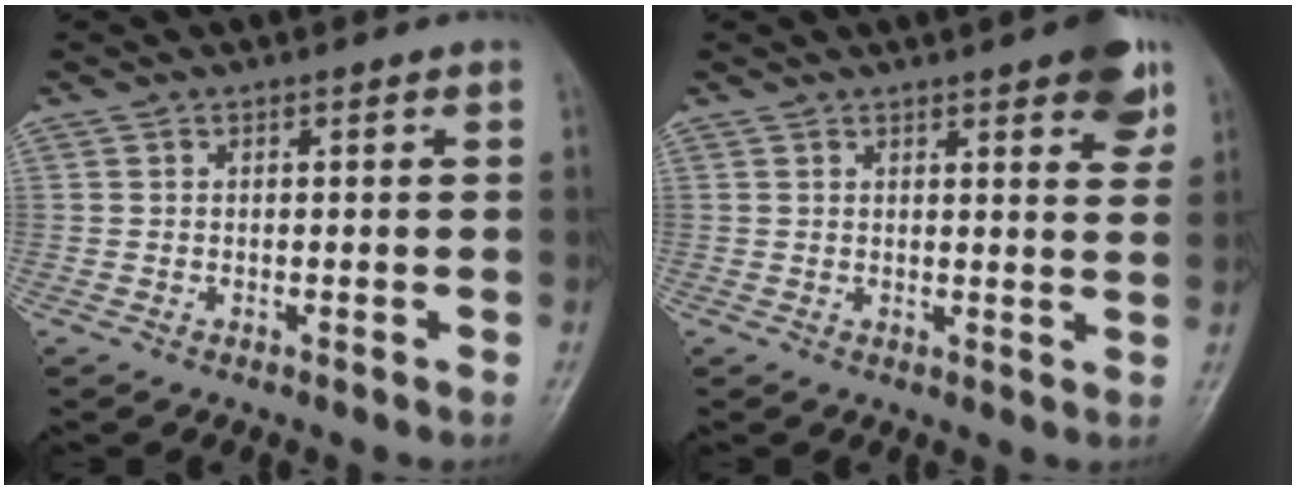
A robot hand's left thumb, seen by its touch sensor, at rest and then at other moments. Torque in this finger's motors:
{"motor_torque": [1.77, 1.41, 0.51, -0.63, 0.00]}